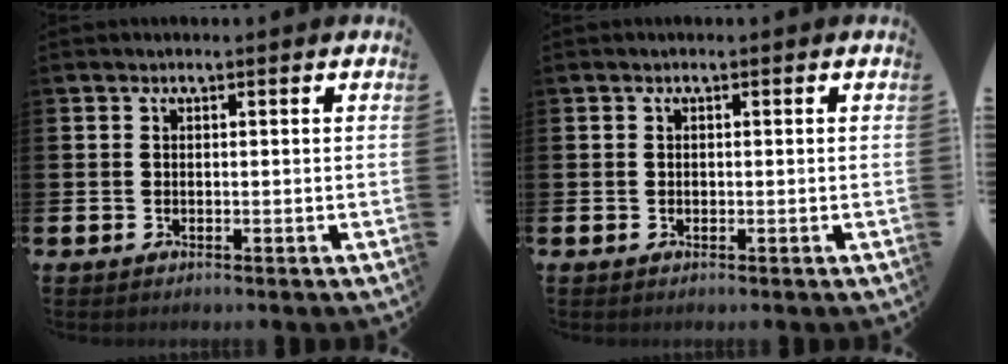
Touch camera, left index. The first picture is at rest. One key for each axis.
{"total": 0.0}